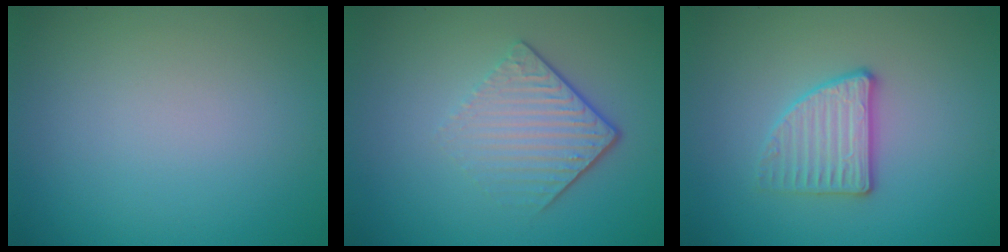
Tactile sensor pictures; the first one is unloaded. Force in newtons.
{"total": 4.3, "press": 2.9, "slide": 3.2}
{"total": 2.8, "press": 2.7, "slide": 0.7}